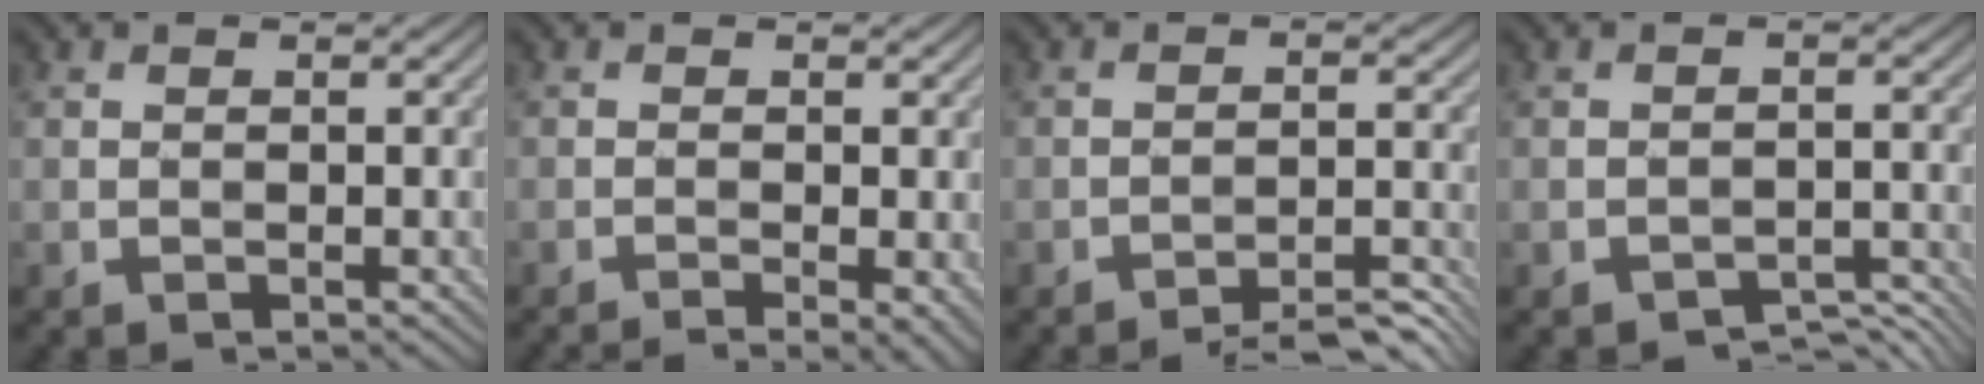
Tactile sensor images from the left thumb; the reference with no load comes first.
{"total": 3.9, "force": [-1.3, 0.8, 3.7], "torque": [-0.057, -0.002, -0.021]}
{"total": 4.4, "force": [-4.1, -0.2, 1.7], "torque": [-0.022, 0.017, -0.067]}
{"total": 2.5, "force": [-2.5, 0.3, 0.1], "torque": [-0.003, 0.004, -0.037]}